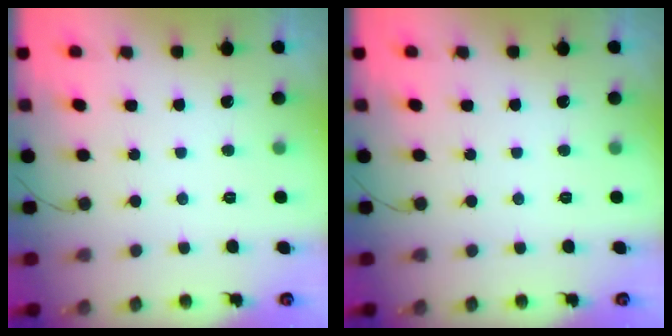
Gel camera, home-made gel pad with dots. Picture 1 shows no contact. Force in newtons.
{"total": 0.0}